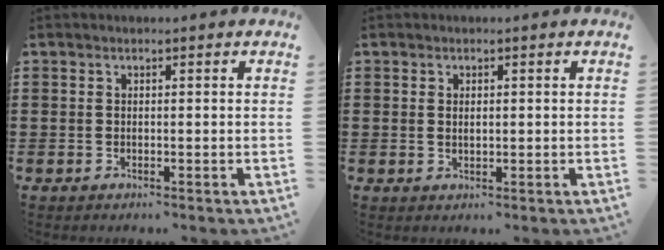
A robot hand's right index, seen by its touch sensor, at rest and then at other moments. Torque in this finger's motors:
{"motor_torque": [-0.29, 0.40, -0.01, -0.01]}